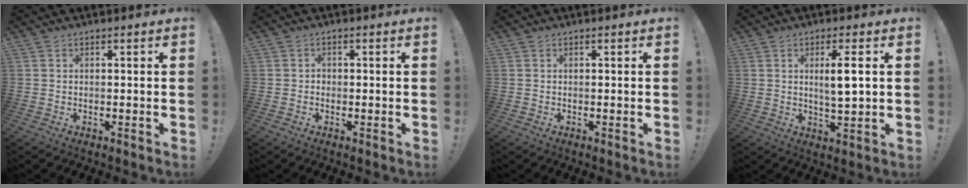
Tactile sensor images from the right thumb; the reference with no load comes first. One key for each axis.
{"total": 1.3, "fx": -0.5, "fy": 1.1, "fz": 0.5, "tx": -0.015, "ty": 0.008, "tz": -0.009}
{"total": 0.0}
{"total": 6.2, "fx": 1.7, "fy": 0.9, "fz": 5.9, "tx": -0.091, "ty": -0.009, "tz": 0.020}